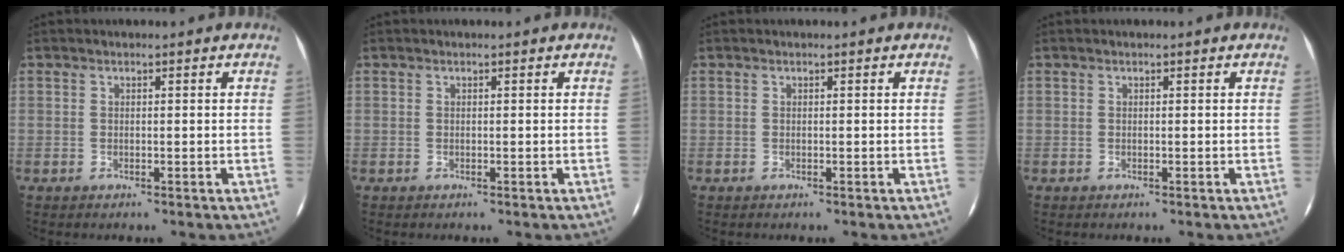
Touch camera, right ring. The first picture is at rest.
{"total": 0.0}
{"total": 0.0}
{"total": 0.0}